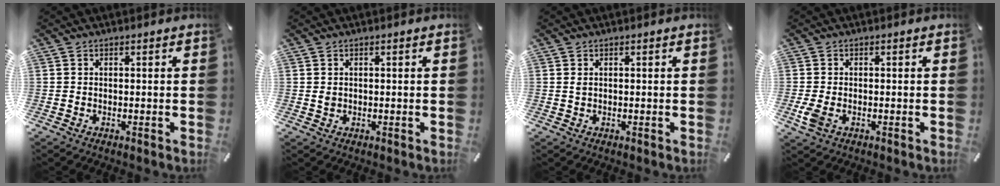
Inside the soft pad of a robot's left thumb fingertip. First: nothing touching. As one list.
[{"total": 0.8, "force": [0.2, 0.7, 0.3], "torque": [-0.006, 0.004, 0.002]}, {"total": 0.5, "force": [0.2, 0.3, 0.4], "torque": [-0.008, 0.002, 0.004]}, {"total": 3.6, "force": [-1.0, 2.2, 2.6], "torque": [-0.071, -0.007, -0.021]}]